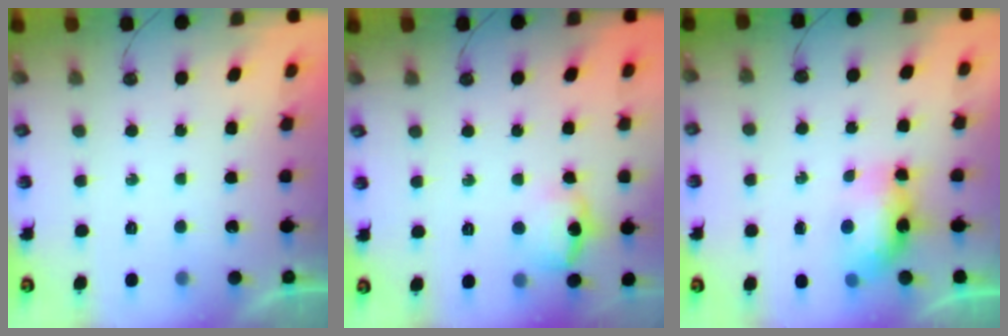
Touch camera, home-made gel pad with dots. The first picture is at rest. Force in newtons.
{"total": 11.7, "press": 11.6, "slide": 1.0}
{"total": 9.0, "press": 8.0, "slide": 3.9}